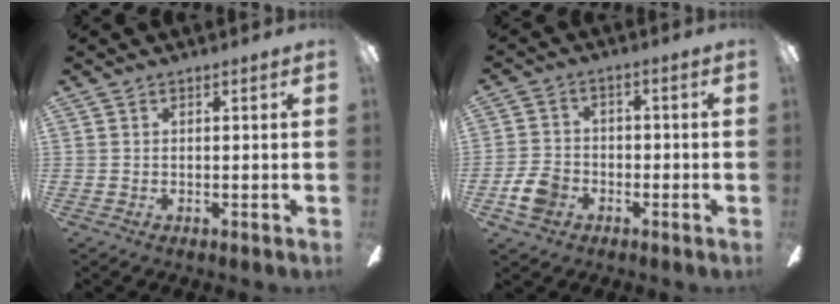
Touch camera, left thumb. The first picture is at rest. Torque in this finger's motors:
{"motor_torque": [-0.02, 0.02, -0.01, 0.00, 0.00]}